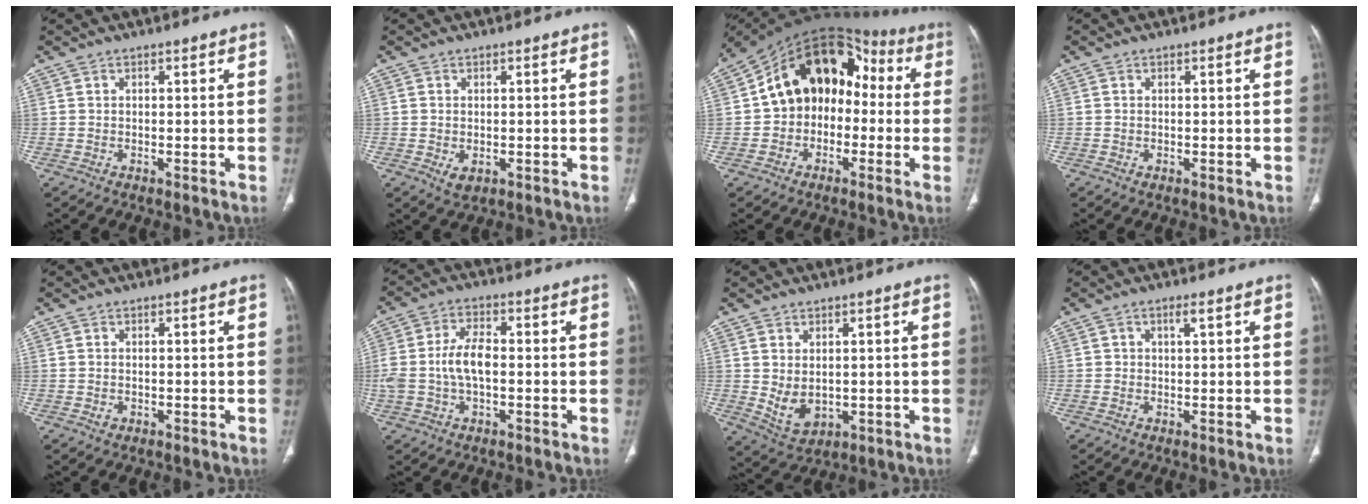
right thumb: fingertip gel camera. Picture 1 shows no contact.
{"total": 2.6, "force": [-0.5, 1.8, 1.8], "torque": [-0.030, -0.004, -0.002]}
{"total": 17.0, "force": [0.0, 12.5, 11.5], "torque": [-0.139, 0.056, -0.017]}
{"total": 0.0}
{"total": 1.1, "force": [-0.3, 1.0, 0.5], "torque": [-0.010, 0.003, -0.002]}
{"total": 7.5, "force": [-0.7, 3.9, 6.4], "torque": [-0.141, 0.020, -0.014]}
{"total": 6.2, "force": [0.2, 4.3, 4.5], "torque": [-0.074, -0.011, 0.026]}
{"total": 1.5, "force": [0.6, 0.6, 1.3], "torque": [-0.024, 0.003, 0.011]}